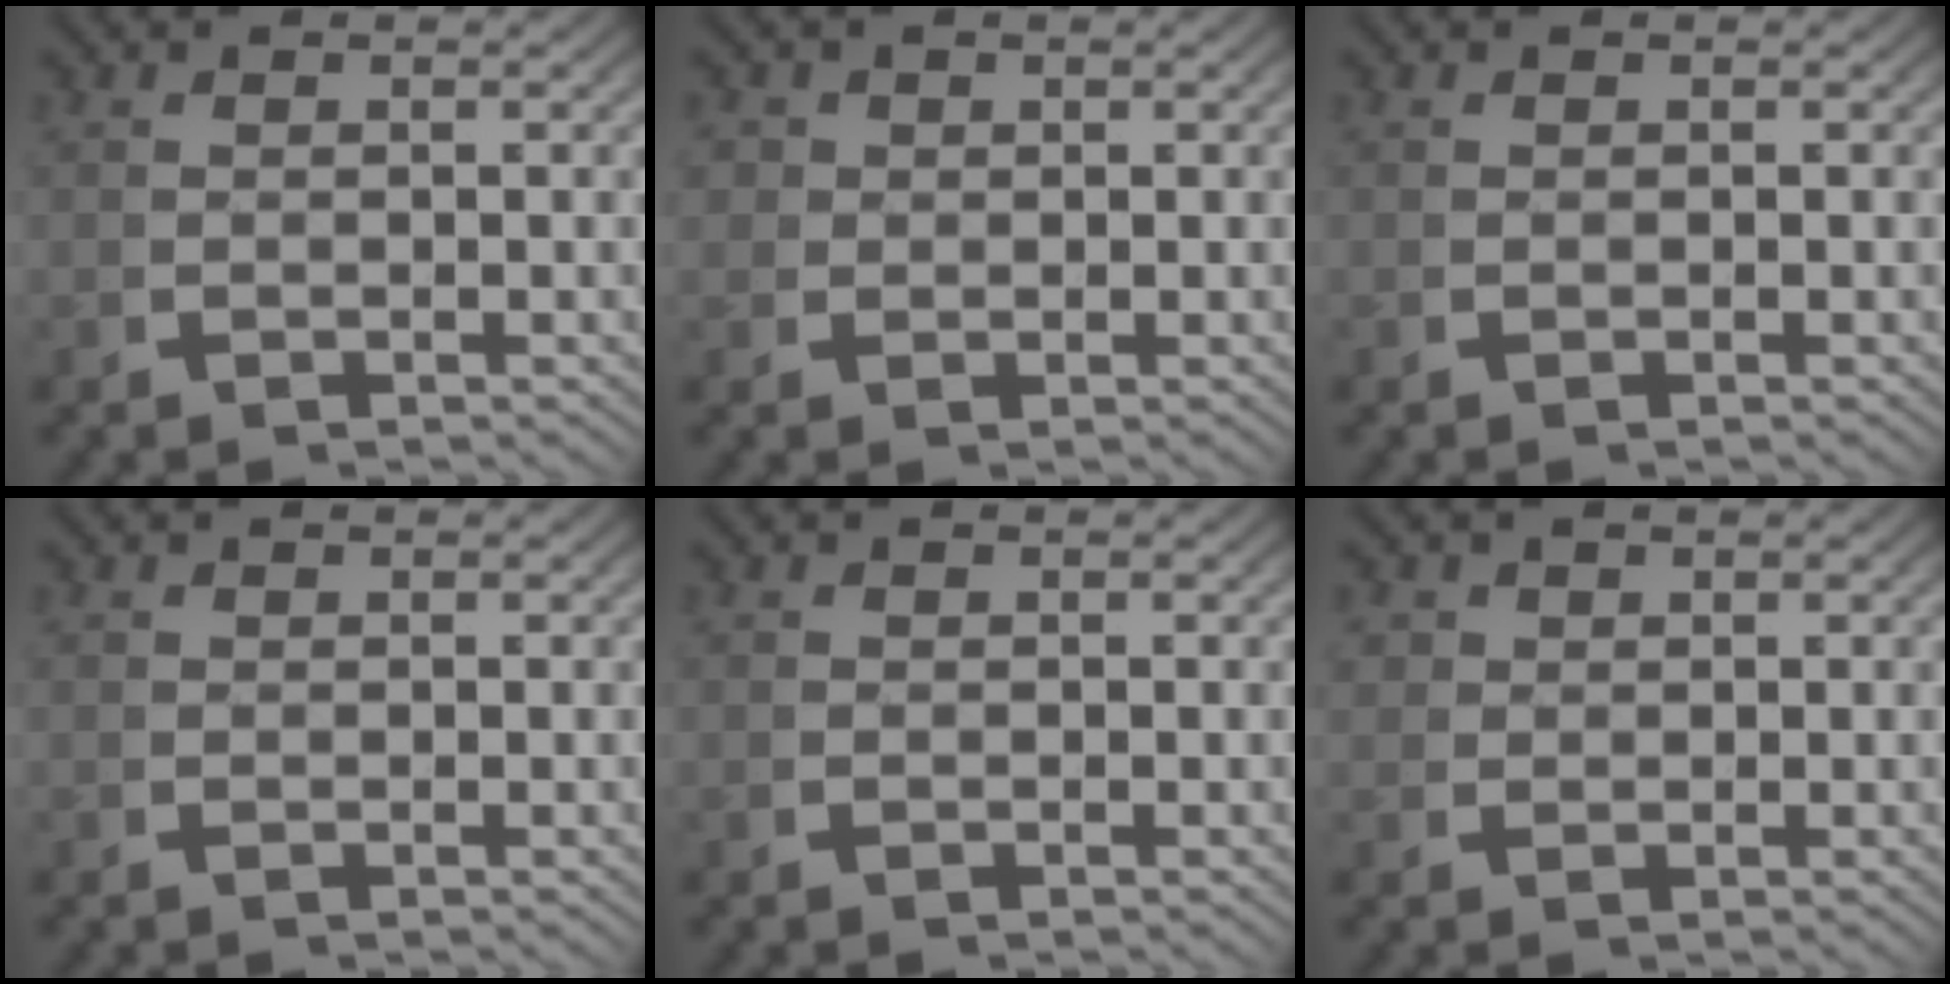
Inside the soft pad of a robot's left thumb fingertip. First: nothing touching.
{"total": 2.6, "force": [0.9, 2.2, 0.9], "torque": [-0.024, -0.008, 0.018]}
{"total": 0.0}
{"total": 0.0}
{"total": 0.0}
{"total": 2.1, "force": [1.0, 1.7, 0.7], "torque": [-0.019, -0.007, 0.023]}